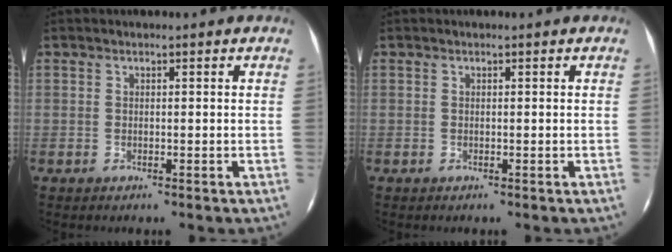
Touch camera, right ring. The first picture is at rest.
{"total": 0.0}